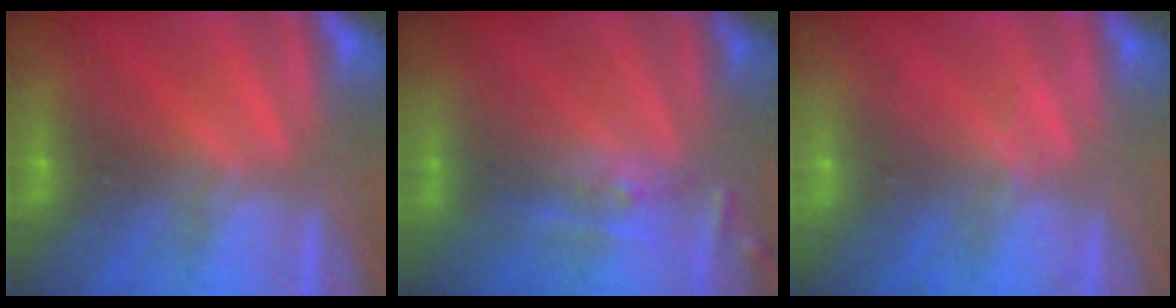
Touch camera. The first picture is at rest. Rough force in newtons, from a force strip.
{"total": 2.5}
{"total": 2.2}